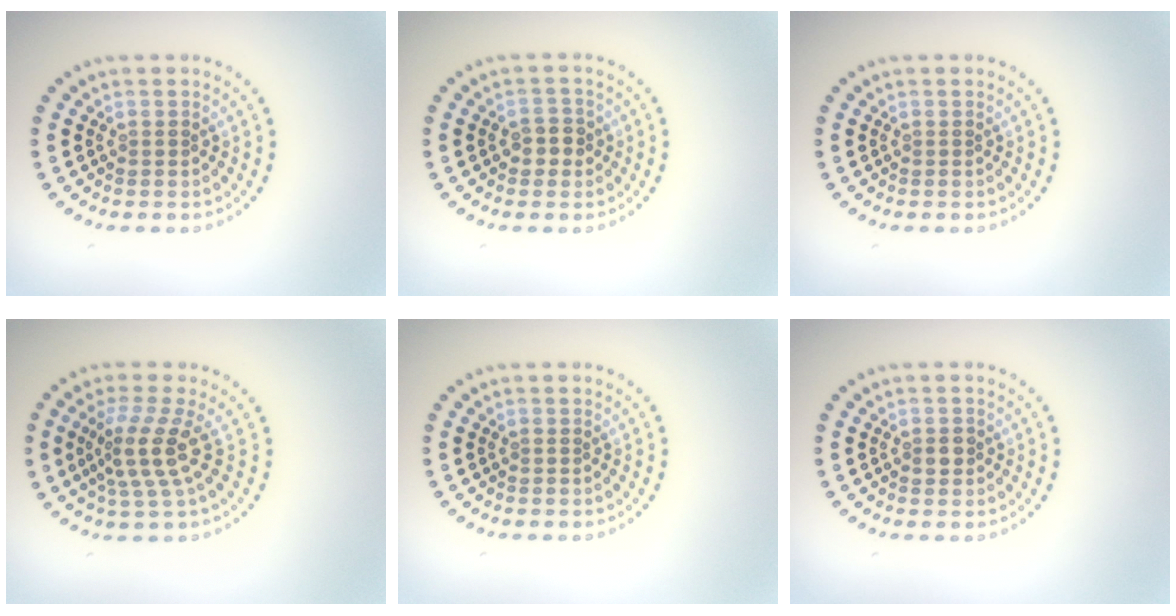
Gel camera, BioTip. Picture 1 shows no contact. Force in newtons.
{"total": 2.1, "press": 1.9, "slide": 0.7}
{"total": 0.0}
{"total": 3.8, "press": 2.9, "slide": 2.4}
{"total": 0.0}
{"total": 1.2, "press": 1.2, "slide": 0.3}